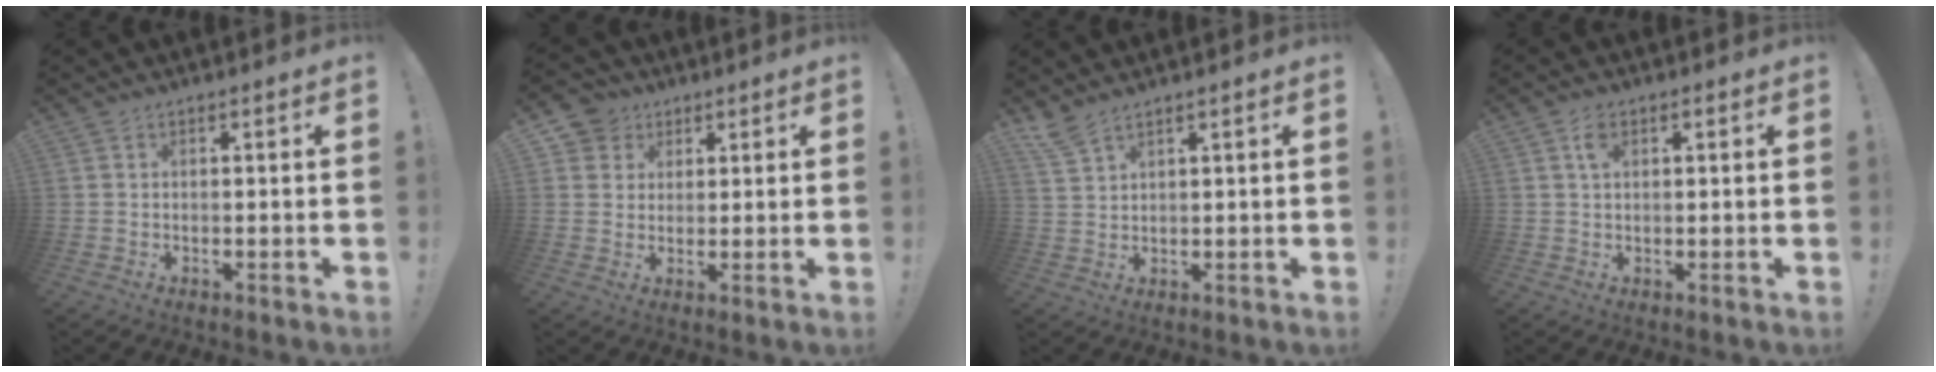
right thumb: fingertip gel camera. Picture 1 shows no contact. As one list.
[{"total": 5.8, "force": [2.6, 5.2, 0.7], "torque": [-0.011, -0.014, 0.051]}, {"total": 4.4, "force": [3.6, 0.9, 2.3], "torque": [-0.053, -0.016, 0.069]}, {"total": 3.2, "force": [1.1, 1.8, 2.3], "torque": [-0.036, 0.001, 0.017]}]